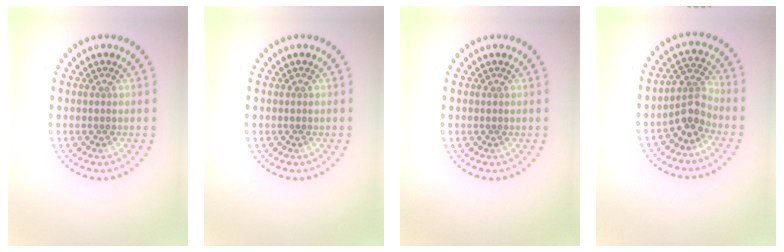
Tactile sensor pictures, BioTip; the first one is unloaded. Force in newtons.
{"total": 0.0}
{"total": 0.0}
{"total": 2.9, "press": 2.3, "slide": 1.8}